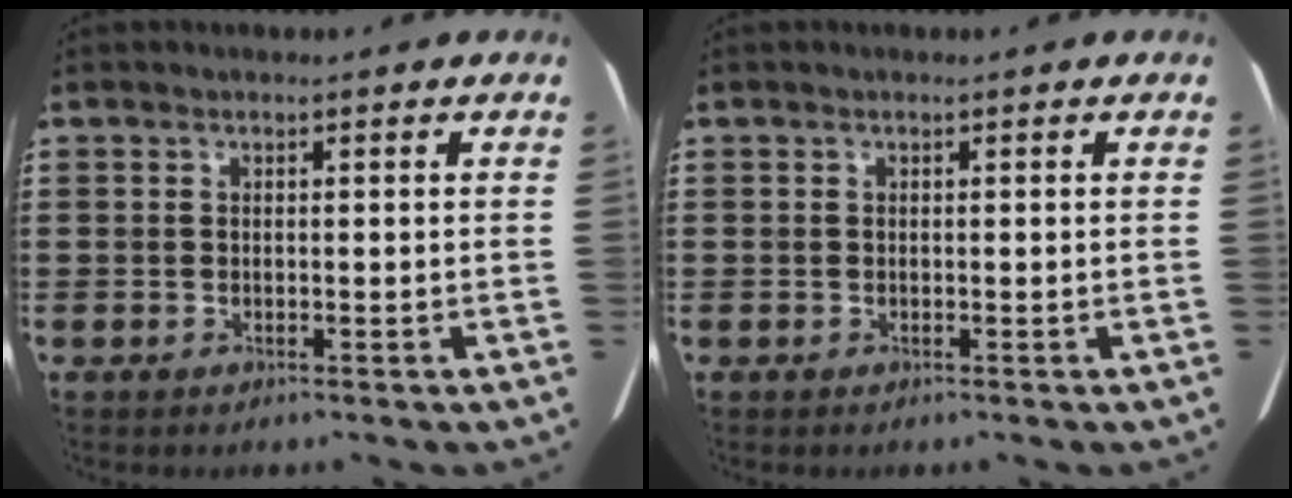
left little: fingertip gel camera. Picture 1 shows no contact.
{"total": 0.0}